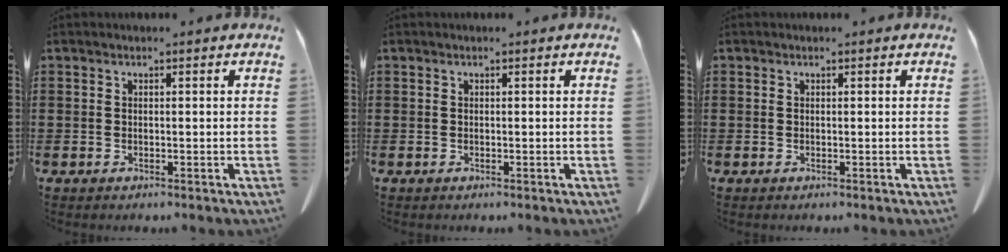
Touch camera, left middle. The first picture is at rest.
{"total": 0.0}
{"total": 0.0}